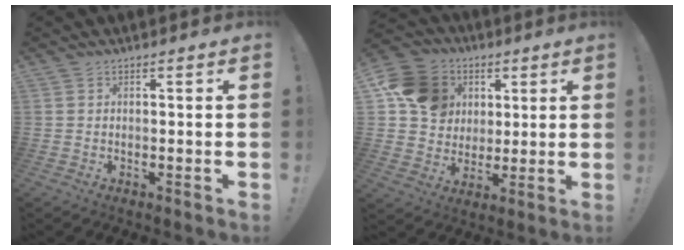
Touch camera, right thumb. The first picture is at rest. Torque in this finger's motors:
{"motor_torque": [1.50, 1.89, 0.59, -0.37, 0.07]}